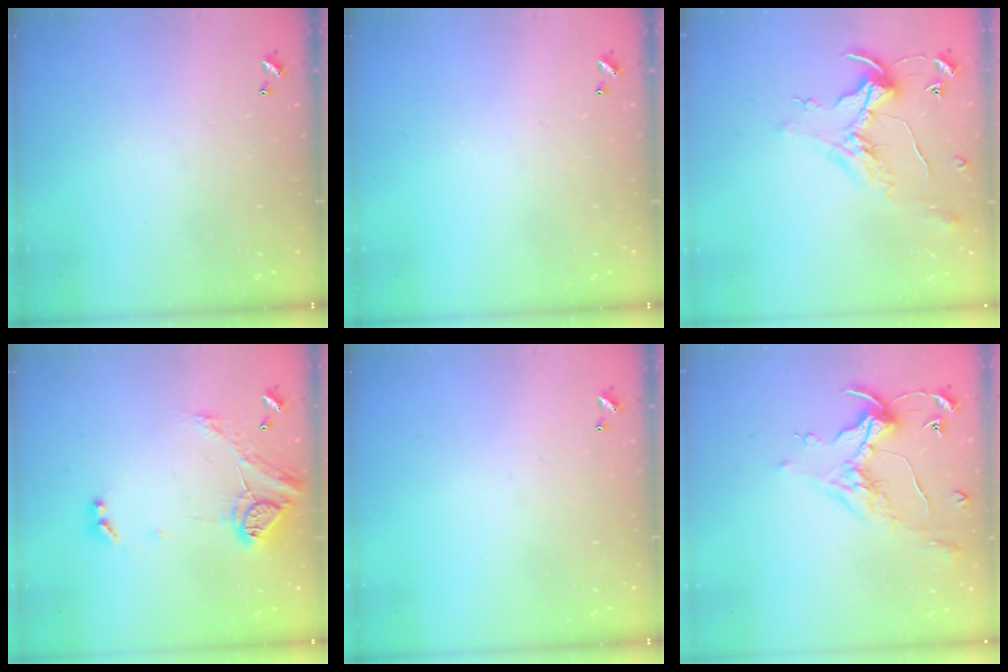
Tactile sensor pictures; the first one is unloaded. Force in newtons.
{"total": 0.0}
{"total": 0.8, "press": 0.0, "slide": 0.8}
{"total": 17.3, "press": 17.3, "slide": 0.8}
{"total": 0.0}
{"total": 0.8, "press": 0.7, "slide": 0.5}